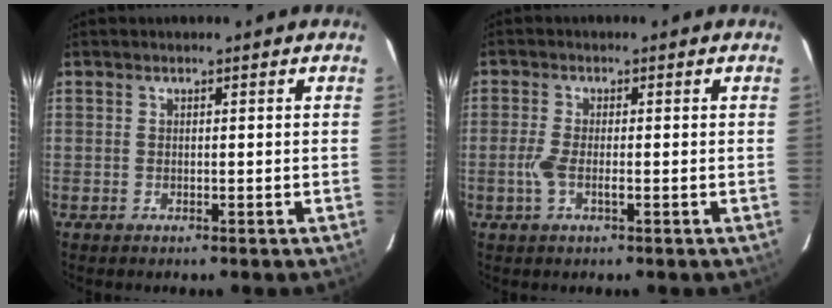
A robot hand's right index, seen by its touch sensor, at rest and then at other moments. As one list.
[{"total": 3.7, "force": [-1.1, 0.9, 3.5], "torque": [-0.078, -0.001, -0.023]}]